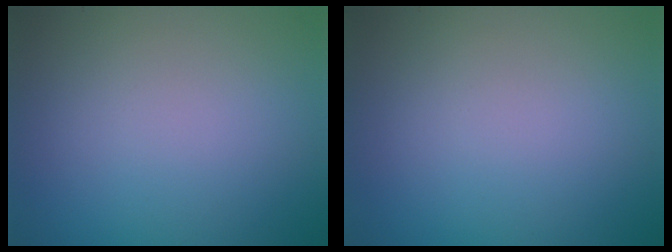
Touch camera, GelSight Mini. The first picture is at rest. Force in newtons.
{"total": 0.0}